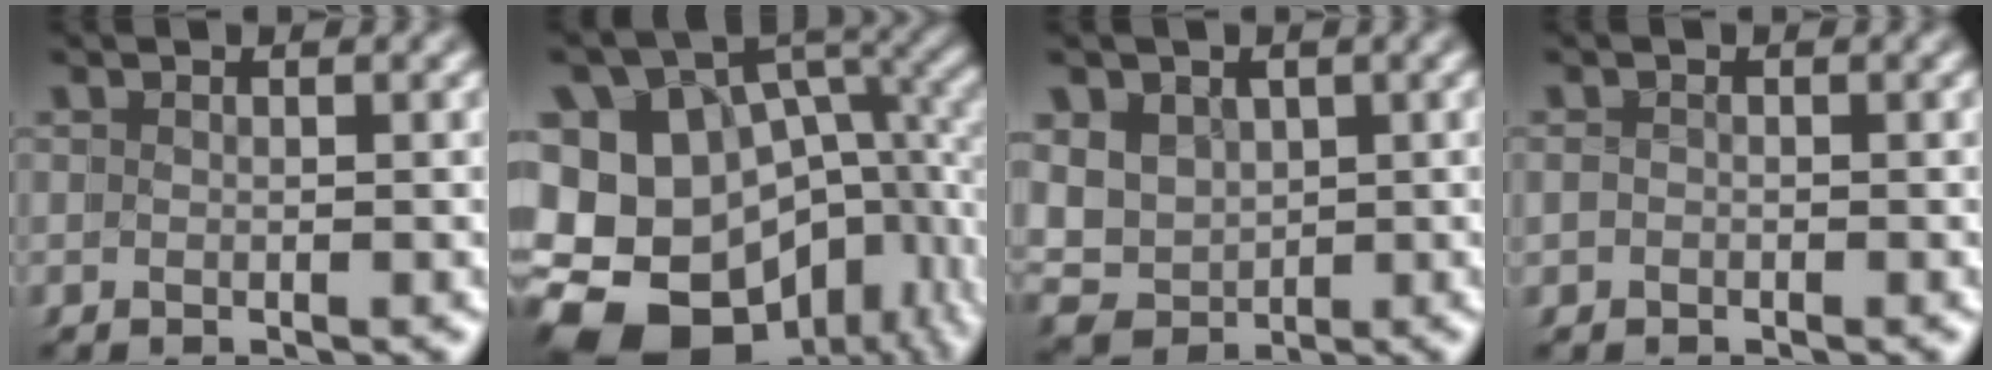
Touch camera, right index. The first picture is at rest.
{"total": 21.4, "force": [-4.8, 17.1, 12.1], "torque": [-0.243, -0.075, -0.066]}
{"total": 6.4, "force": [0.5, 6.0, 2.1], "torque": [-0.068, -0.037, 0.019]}
{"total": 1.1, "force": [-0.4, -0.3, -1.0], "torque": [0.018, -0.009, -0.006]}